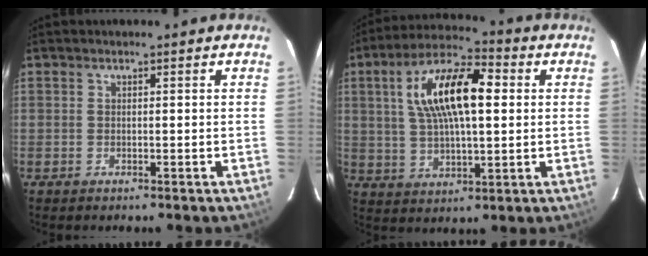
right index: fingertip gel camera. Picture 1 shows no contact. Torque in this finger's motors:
{"motor_torque": [0.70, -0.02, 0.61, 0.21]}